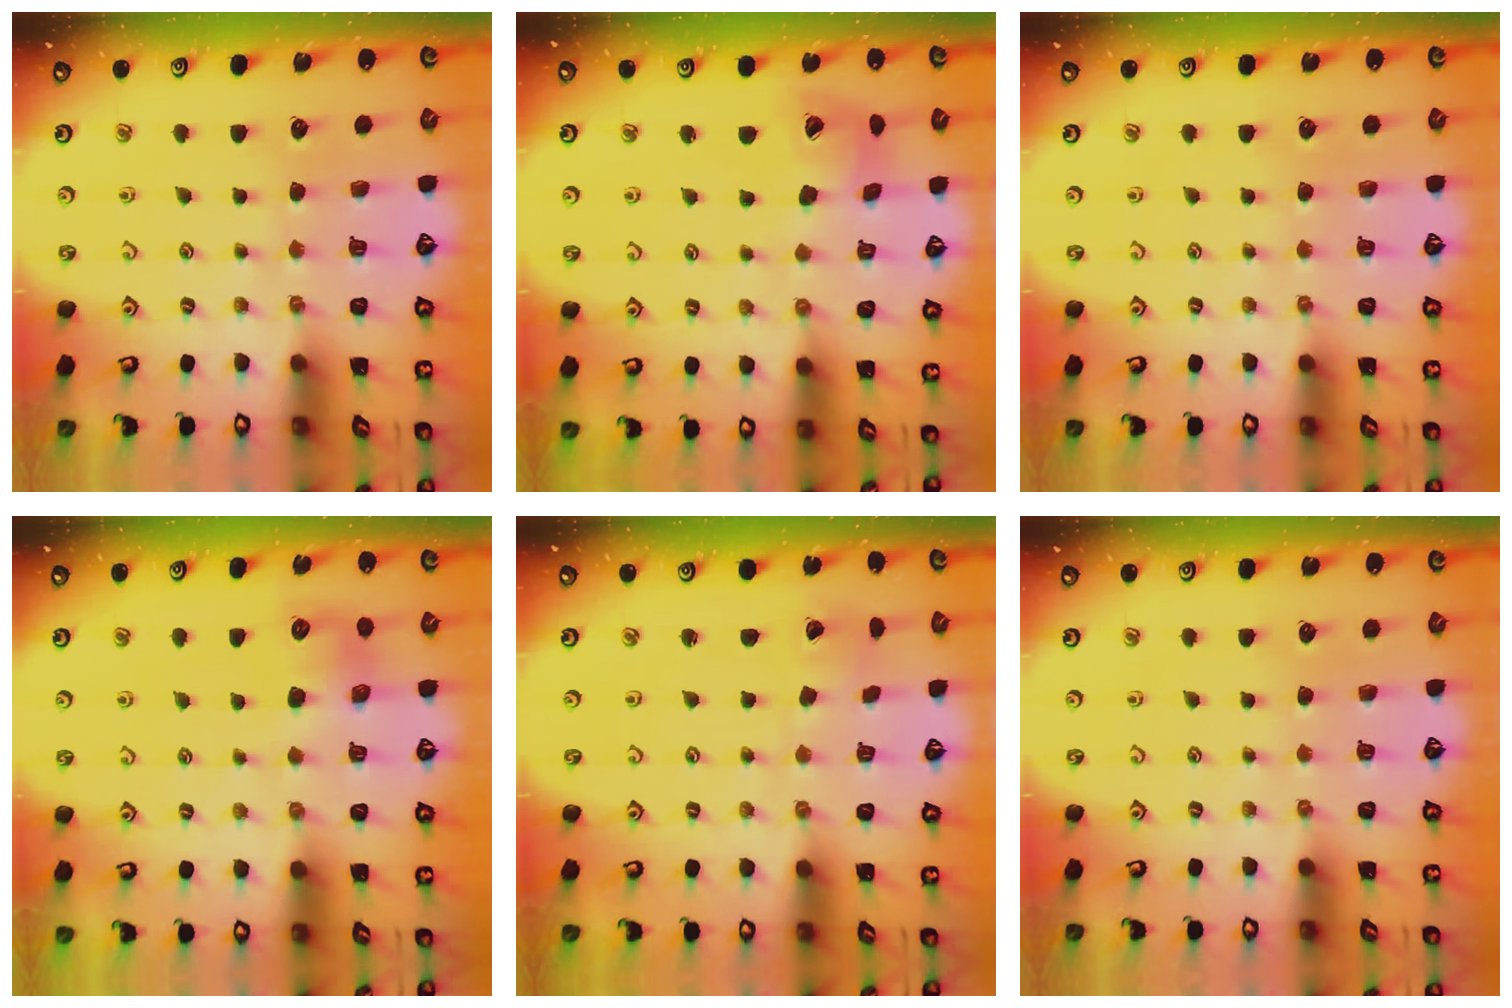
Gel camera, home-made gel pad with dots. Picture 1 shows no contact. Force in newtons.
{"total": 11.7, "press": 11.6, "slide": 1.6}
{"total": 0.0}
{"total": 7.6, "press": 7.5, "slide": 0.3}
{"total": 1.5, "press": 1.5, "slide": 0.1}
{"total": 0.0}